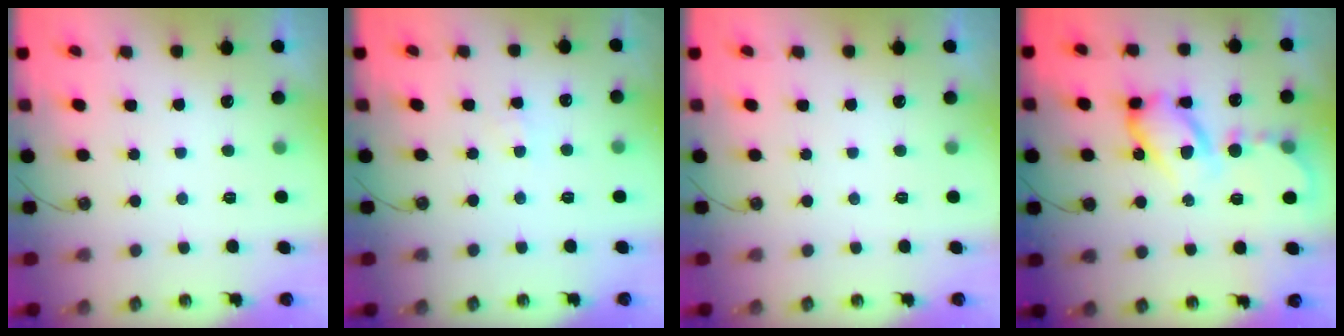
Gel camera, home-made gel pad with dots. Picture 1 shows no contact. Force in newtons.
{"total": 2.3, "press": 2.3, "slide": 0.4}
{"total": 0.0}
{"total": 14.0, "press": 13.9, "slide": 1.4}